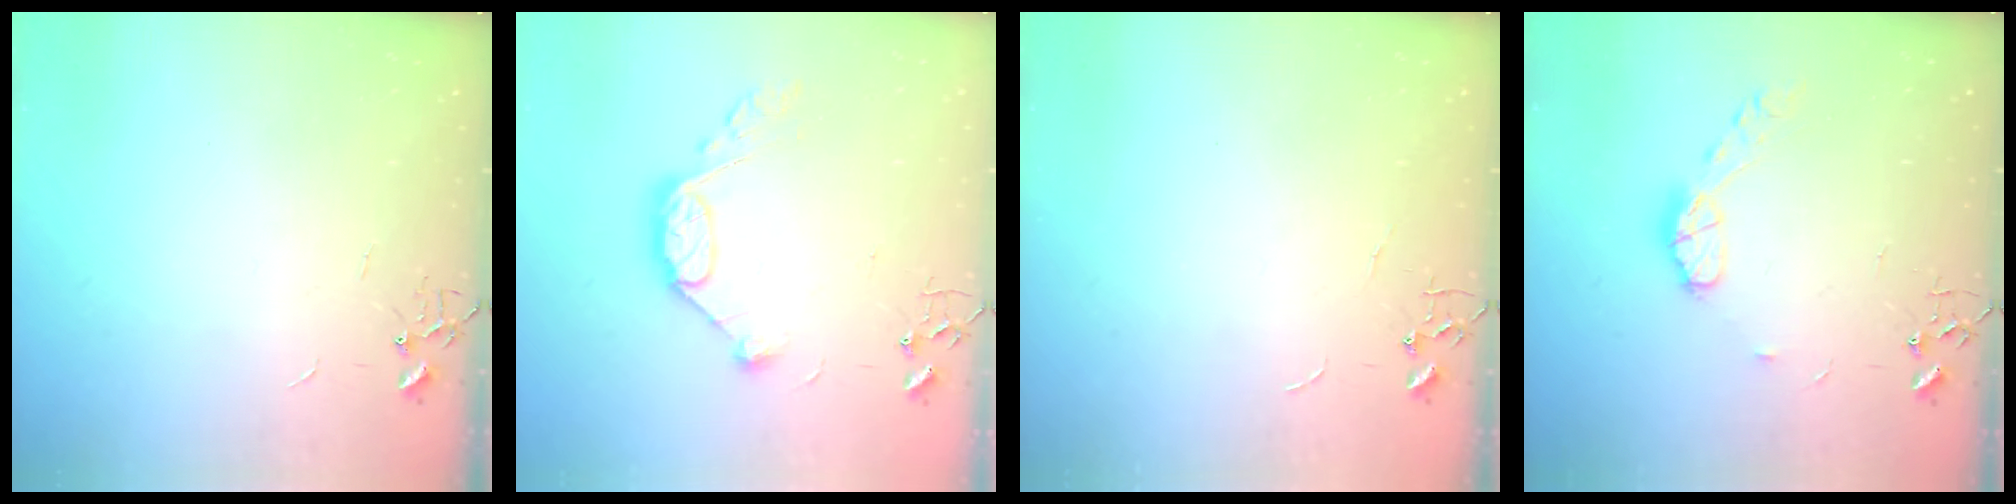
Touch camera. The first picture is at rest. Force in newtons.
{"total": 10.6, "press": 10.6, "slide": 0.6}
{"total": 0.0}
{"total": 8.1, "press": 8.1, "slide": 0.6}